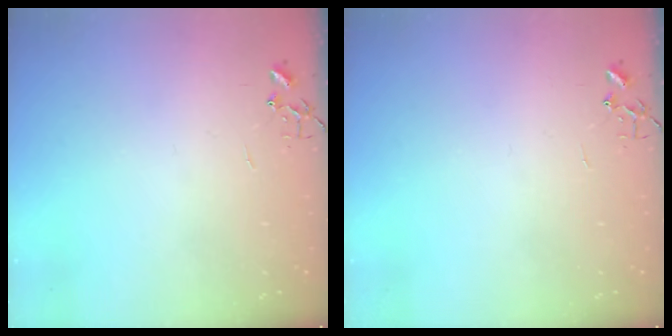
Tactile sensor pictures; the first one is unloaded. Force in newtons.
{"total": 0.0}